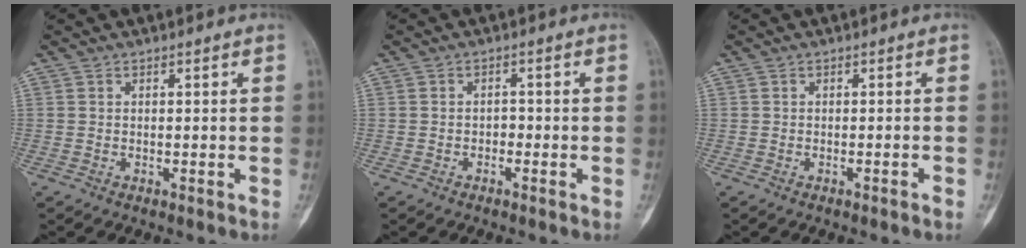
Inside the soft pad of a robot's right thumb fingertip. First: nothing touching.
{"total": 1.4, "force": [-0.5, 1.1, 0.8], "torque": [-0.003, 0.006, -0.012]}
{"total": 0.7, "force": [-0.5, -0.1, 0.5], "torque": [-0.011, 0.003, -0.005]}